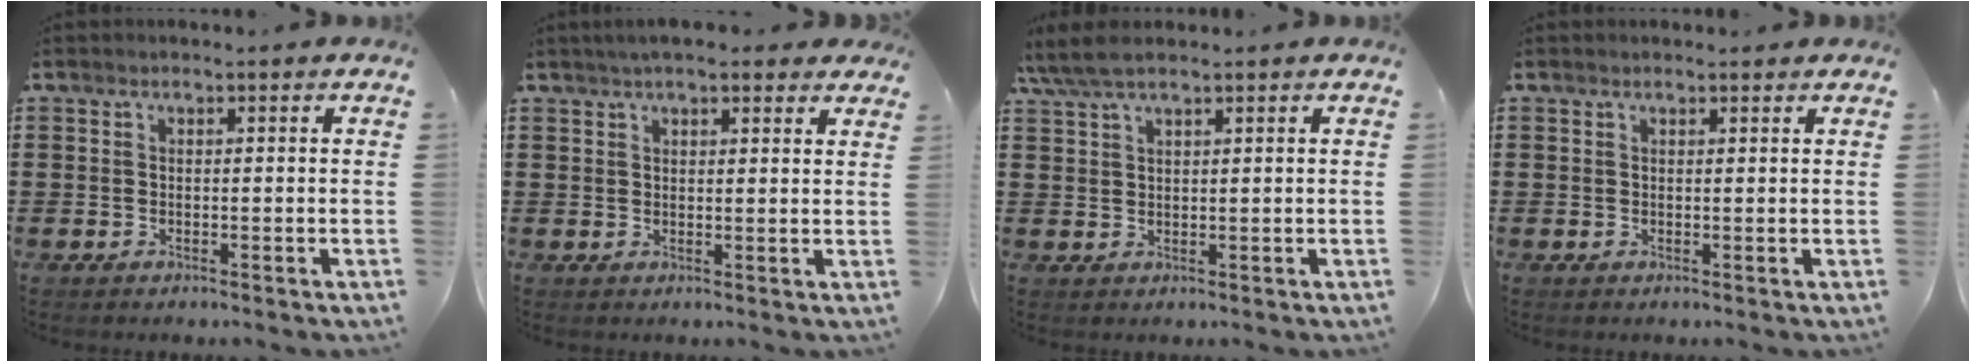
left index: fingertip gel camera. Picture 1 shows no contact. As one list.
[{"total": 3.6, "force": [2.8, 1.0, 1.9], "torque": [-0.043, 0.005, 0.052]}, {"total": 4.4, "force": [3.1, 0.8, 2.9], "torque": [-0.063, 0.004, 0.059]}, {"total": 0.6, "force": [0.5, 0.3, 0.1], "torque": [-0.003, 0.002, 0.011]}]